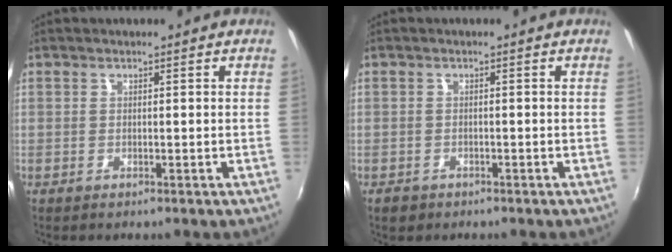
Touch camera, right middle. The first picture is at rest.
{"total": 2.0, "force": [-1.2, 1.4, 0.6], "torque": [-0.016, -0.002, -0.019]}